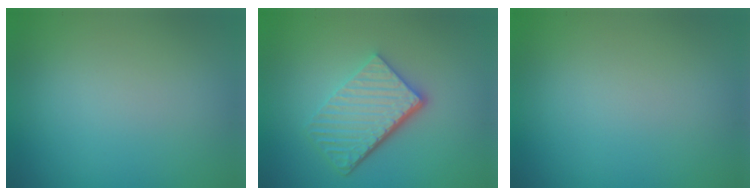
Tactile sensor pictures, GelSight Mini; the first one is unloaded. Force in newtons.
{"total": 5.4, "press": 3.8, "slide": 3.8}
{"total": 0.0}